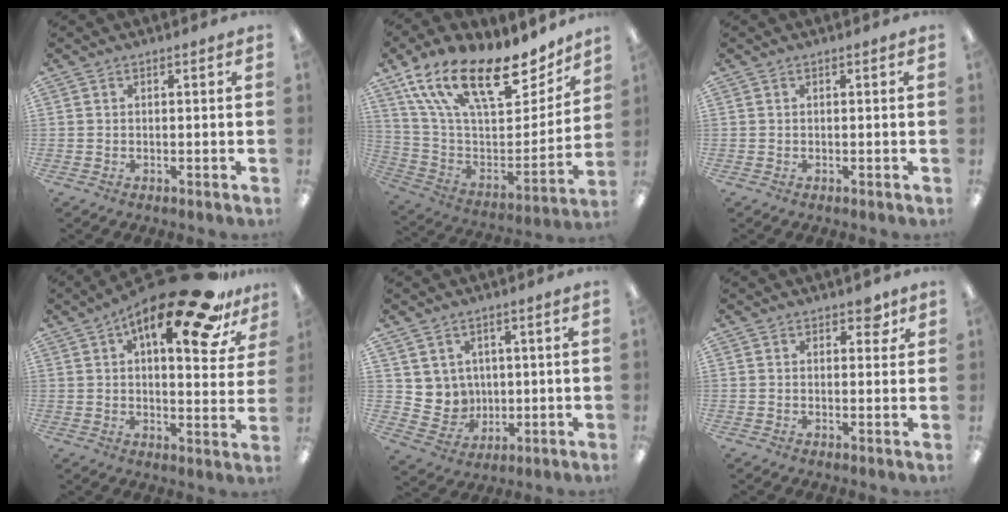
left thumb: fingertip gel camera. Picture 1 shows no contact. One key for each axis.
{"total": 22.6, "fx": 14.3, "fy": 9.8, "fz": 14.6, "tx": -0.239, "ty": -0.079, "tz": 0.252}
{"total": 0.0}
{"total": 21.2, "fx": 13.2, "fy": 6.6, "fz": 15.2, "tx": -0.227, "ty": -0.075, "tz": 0.210}
{"total": 6.2, "fx": 3.7, "fy": 5.0, "fz": -0.7, "tx": -0.011, "ty": -0.023, "tz": 0.076}
{"total": 3.5, "fx": 2.2, "fy": 1.9, "fz": 1.9, "tx": -0.009, "ty": -0.006, "tz": 0.033}